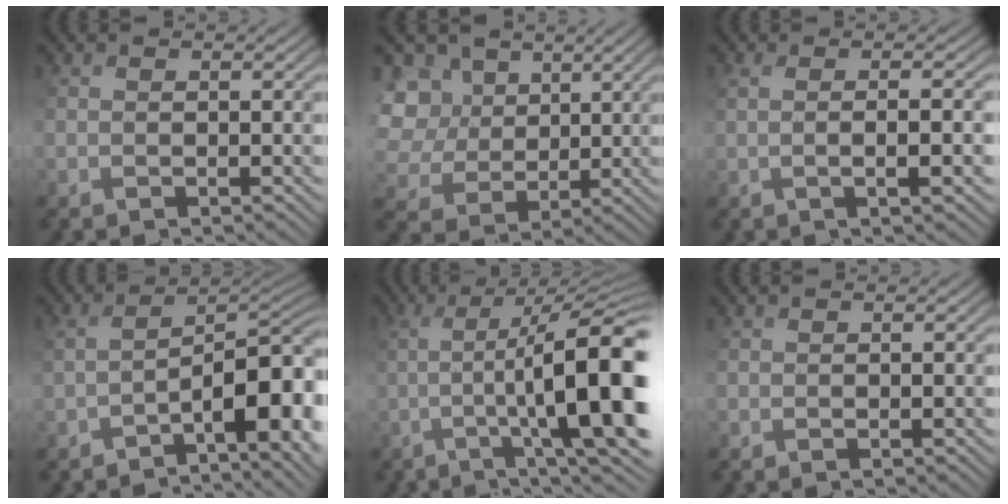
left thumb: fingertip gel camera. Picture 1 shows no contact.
{"total": 10.5, "force": [4.9, 8.6, 3.4], "torque": [-0.154, 0.035, 0.100]}
{"total": 4.6, "force": [-0.1, 1.2, 4.4], "torque": [-0.062, 0.001, 0.006]}
{"total": 10.5, "force": [-4.8, 3.5, 8.7], "torque": [-0.099, 0.011, -0.056]}
{"total": 14.4, "force": [-0.5, 3.5, 13.9], "torque": [-0.209, -0.007, 0.028]}
{"total": 0.0}